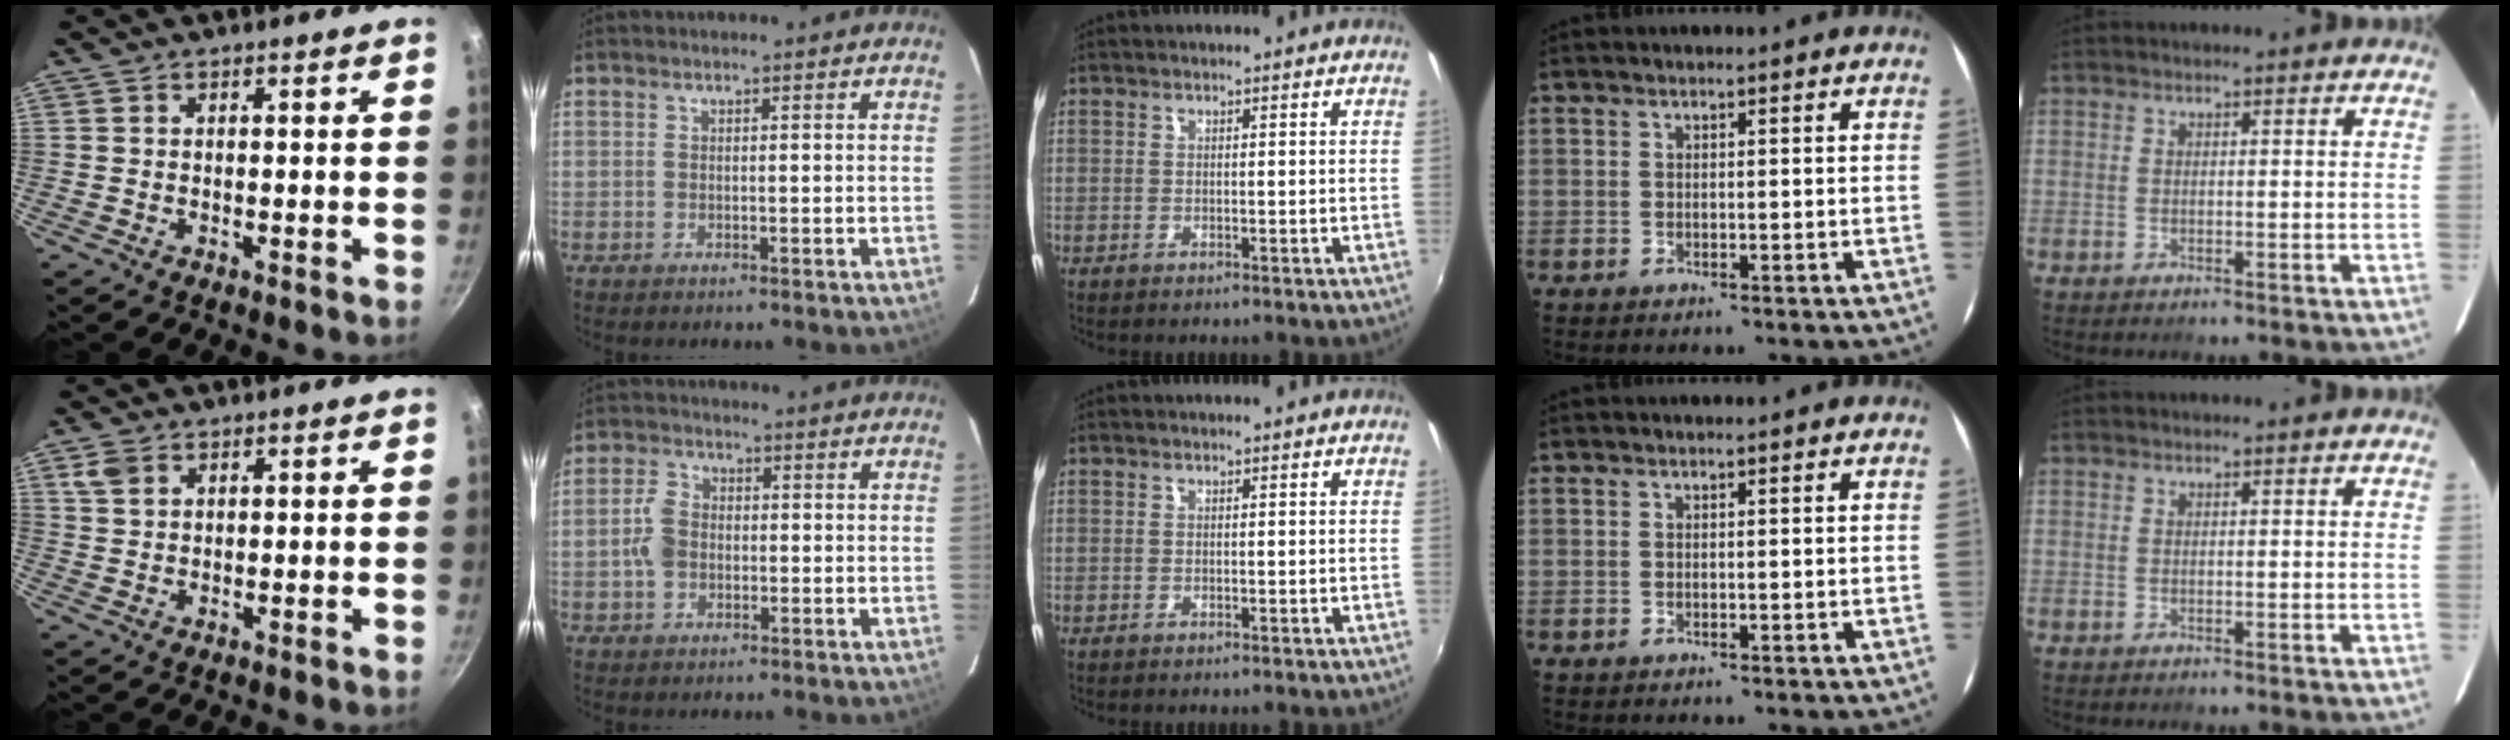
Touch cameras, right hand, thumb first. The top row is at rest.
{"thumb": {"total": 3.4, "force": [1.7, 2.3, 1.8], "torque": [-0.031, 0.001, 0.035]}, "index": {"total": 4.8, "force": [-0.9, 3.7, 3.0], "torque": [-0.065, 0.012, -0.014]}}